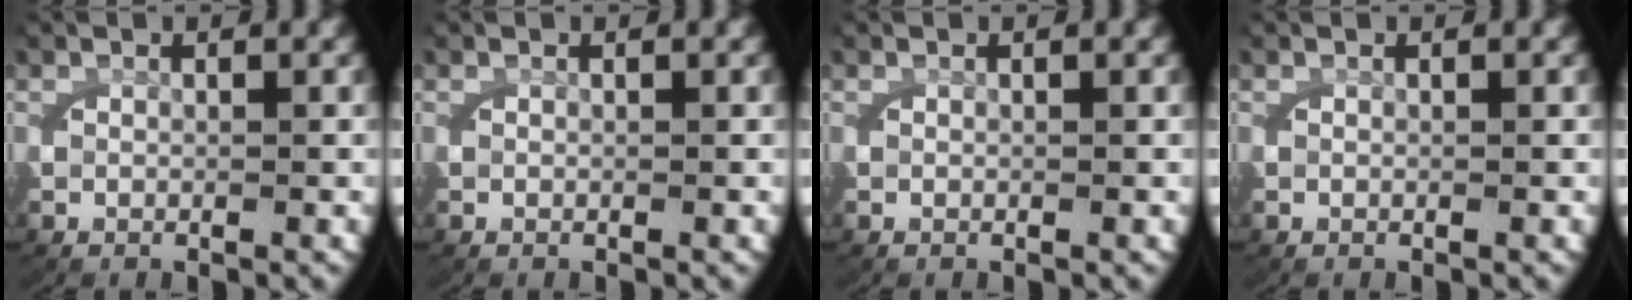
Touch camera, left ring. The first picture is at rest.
{"total": 0.0}
{"total": 0.0}
{"total": 0.0}